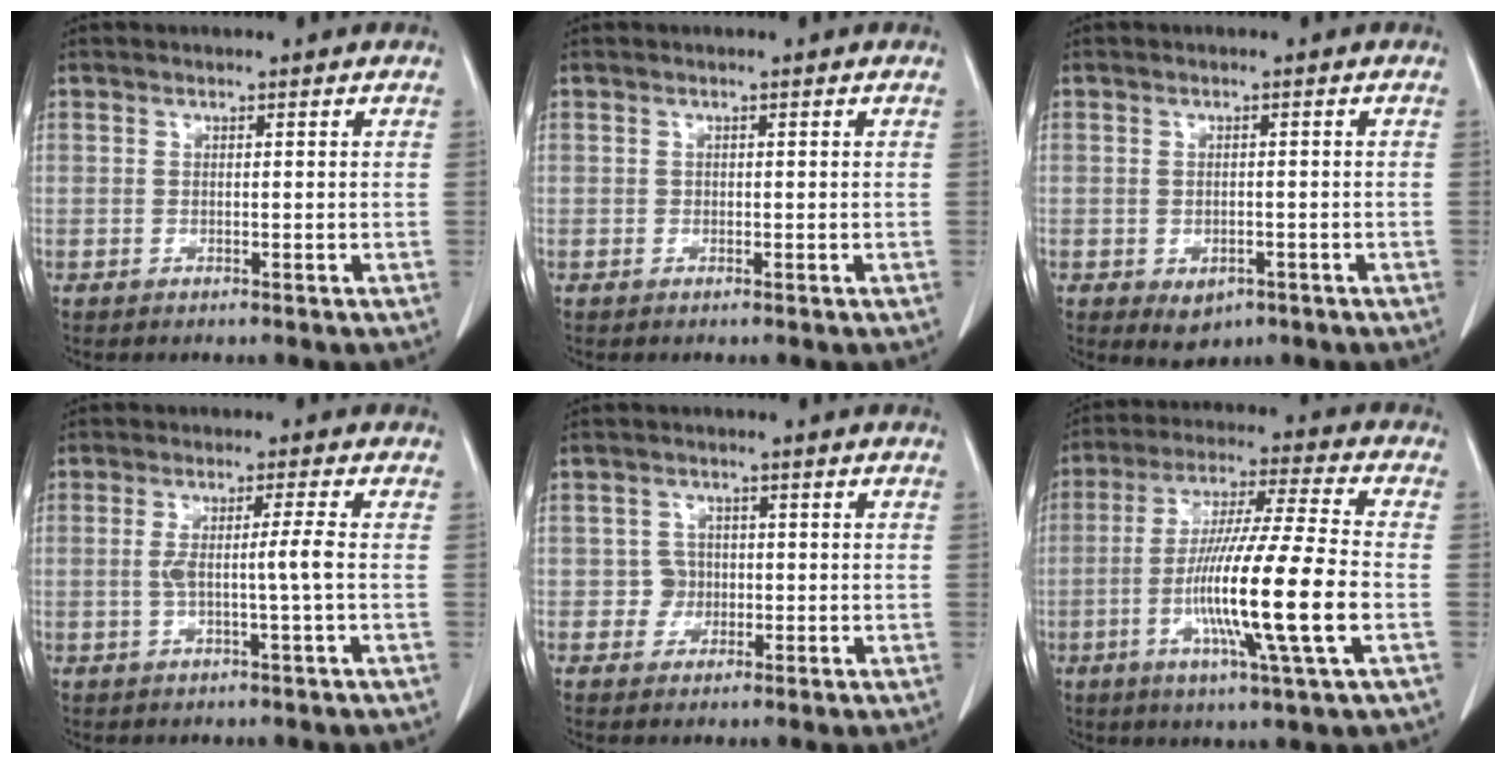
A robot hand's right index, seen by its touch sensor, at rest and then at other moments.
{"total": 0.0}
{"total": 3.0, "force": [-1.5, 2.0, 1.7], "torque": [-0.020, -0.002, -0.007]}
{"total": 4.0, "force": [-0.4, -0.7, 4.0], "torque": [-0.075, 0.004, -0.003]}
{"total": 2.4, "force": [-0.4, 2.4, 0.1], "torque": [0.008, 0.009, -0.007]}
{"total": 16.6, "force": [-3.9, -0.5, 16.1], "torque": [-0.301, -0.013, -0.077]}